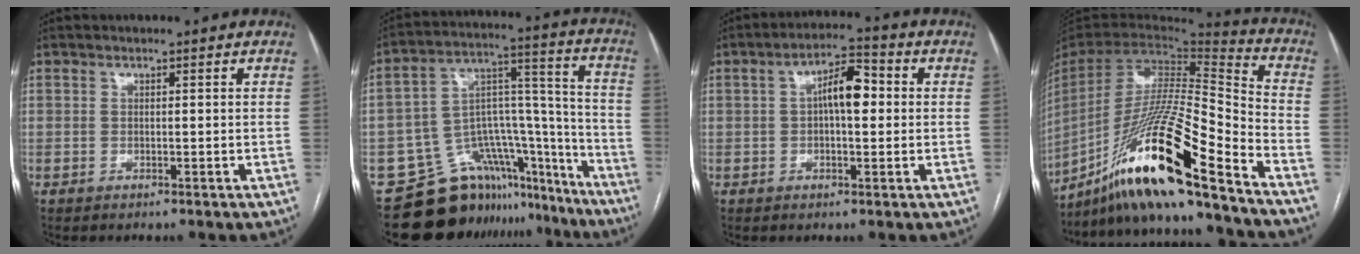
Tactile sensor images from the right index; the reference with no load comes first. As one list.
[{"total": 19.5, "force": [-16.5, 9.3, 4.9], "torque": [-0.057, 0.083, -0.240]}, {"total": 6.7, "force": [0.7, 2.3, 6.3], "torque": [-0.108, 0.023, 0.008]}, {"total": 23.9, "force": [-16.9, 0.1, 16.8], "torque": [-0.327, -0.025, -0.310]}]